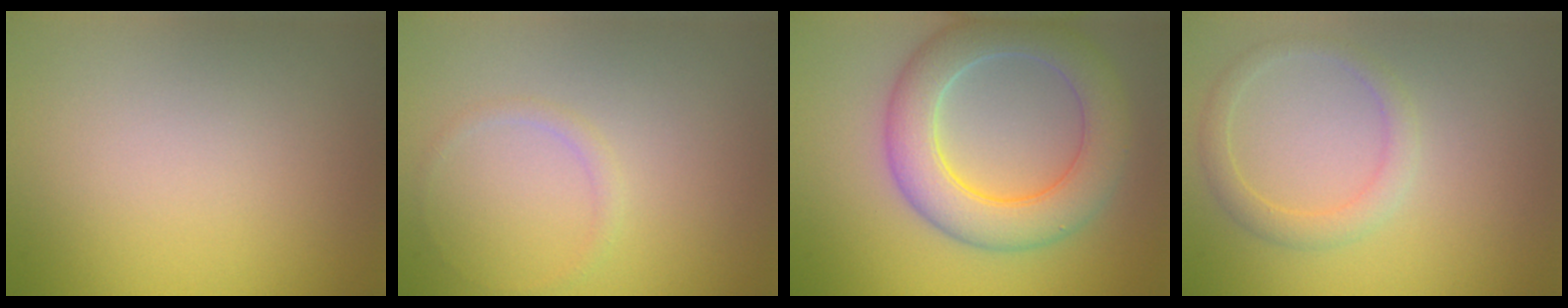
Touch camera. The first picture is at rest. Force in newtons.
{"total": 0.8, "press": 0.8, "slide": 0.0}
{"total": 6.9, "press": 6.9, "slide": 0.5}
{"total": 2.2, "press": 2.2, "slide": 0.1}